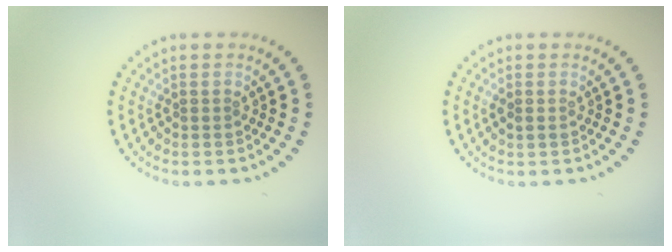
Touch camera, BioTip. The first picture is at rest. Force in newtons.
{"total": 0.8, "press": 0.8, "slide": 0.2}